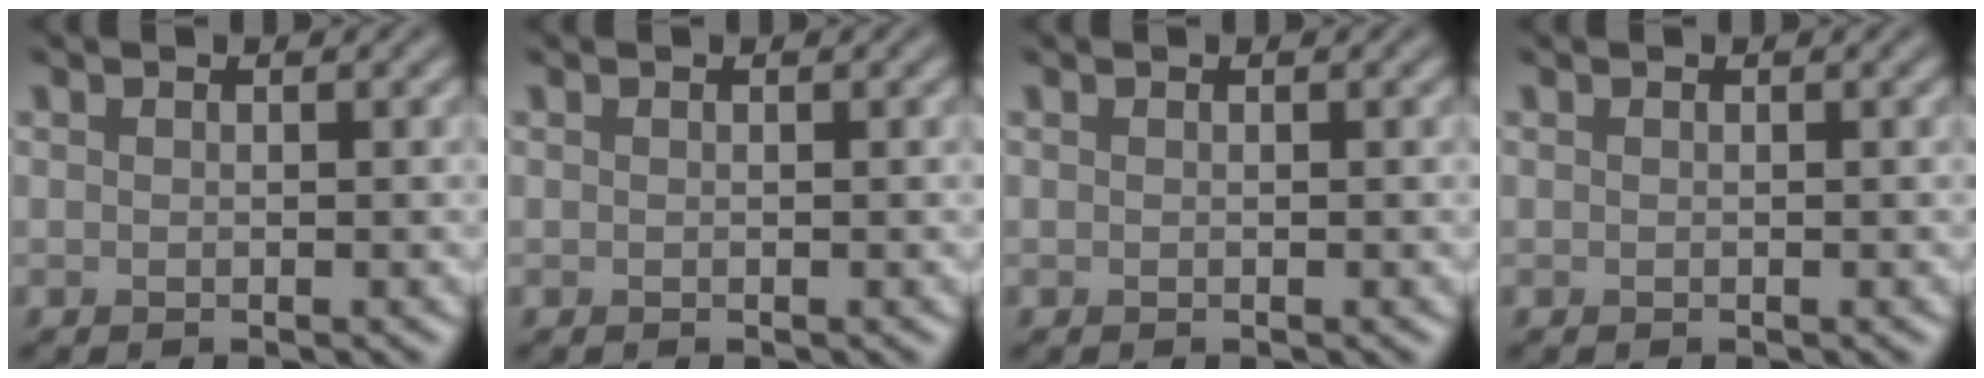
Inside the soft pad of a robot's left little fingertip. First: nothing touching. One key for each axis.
{"total": 0.0}
{"total": 0.0}
{"total": 0.0}